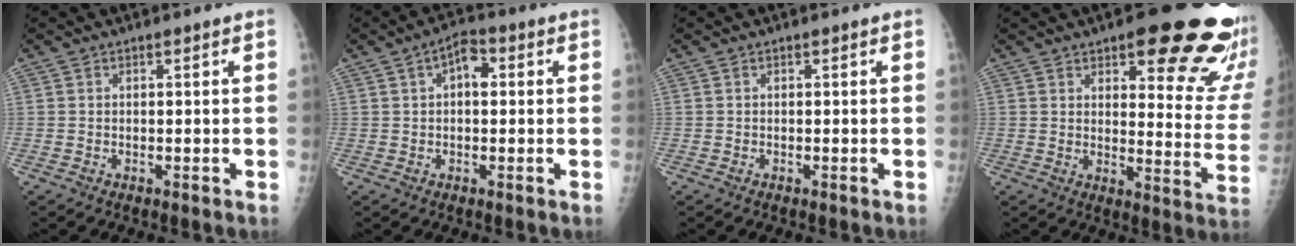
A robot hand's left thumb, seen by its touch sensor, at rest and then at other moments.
{"total": 4.8, "force": [1.0, 2.8, 3.8], "torque": [-0.044, 0.013, 0.010]}
{"total": 0.0}
{"total": 22.6, "force": [13.7, 7.2, 16.4], "torque": [-0.156, -0.070, 0.165]}